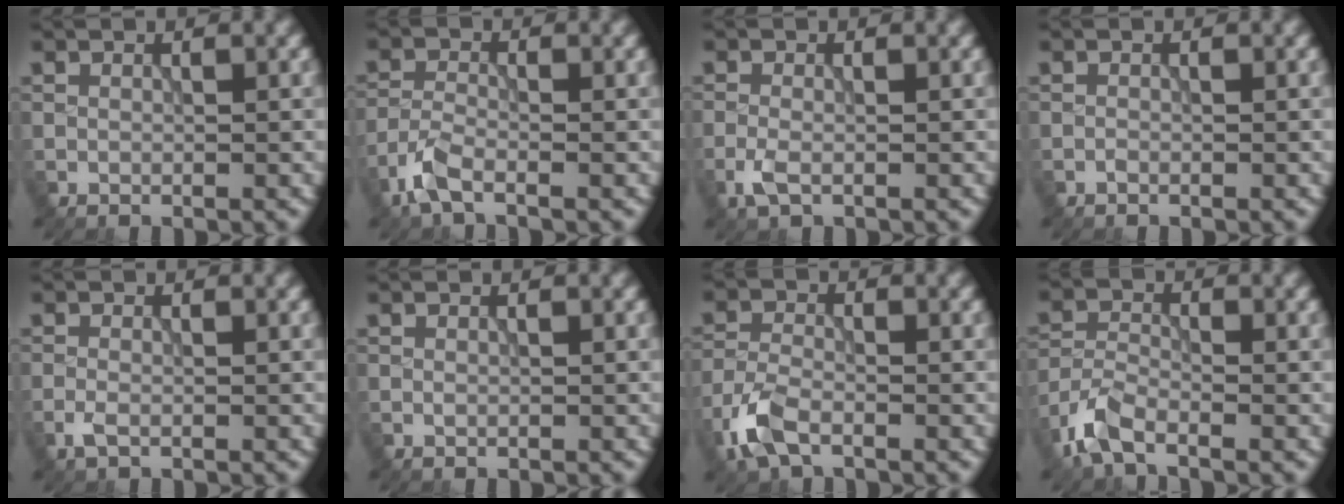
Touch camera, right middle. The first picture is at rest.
{"total": 3.0, "force": [-2.1, 1.0, 2.0], "torque": [-0.051, -0.003, -0.055]}
{"total": 2.0, "force": [-1.0, 0.8, 1.5], "torque": [-0.039, -0.003, -0.027]}
{"total": 0.0}
{"total": 1.3, "force": [-0.7, 0.5, 1.0], "torque": [-0.027, -0.002, -0.019]}
{"total": 0.0}
{"total": 4.0, "force": [-2.5, 1.9, 2.5], "torque": [-0.061, -0.005, -0.063]}
{"total": 3.9, "force": [-2.7, 1.4, 2.3], "torque": [-0.051, -0.004, -0.070]}